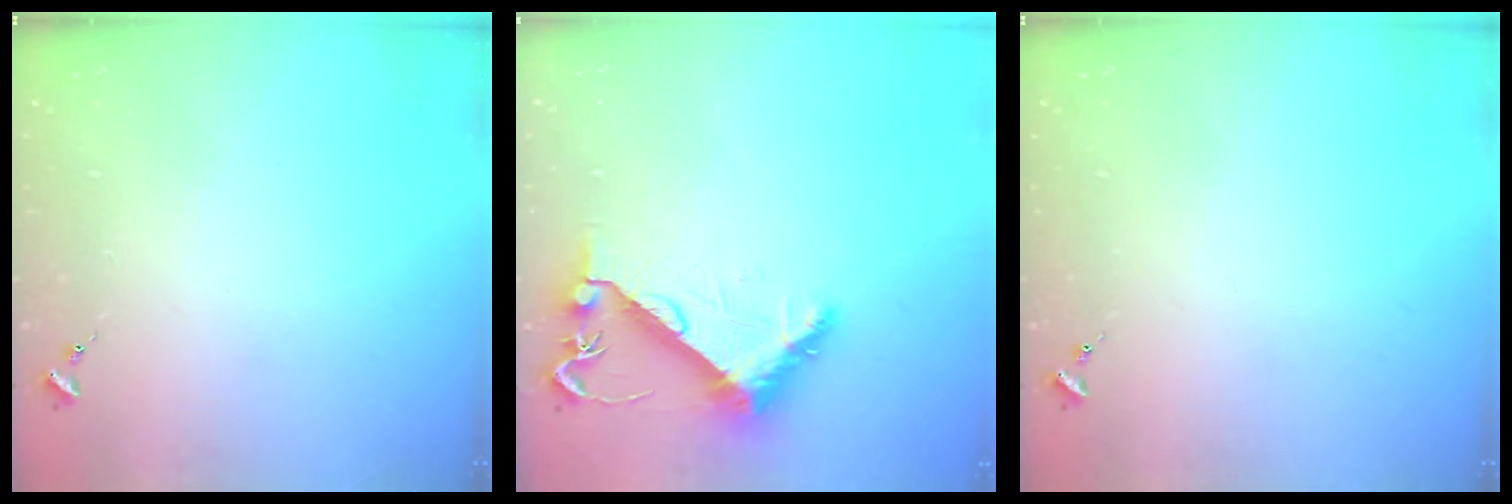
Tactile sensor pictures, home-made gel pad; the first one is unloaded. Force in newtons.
{"total": 8.9, "press": 8.9, "slide": 0.3}
{"total": 0.0}